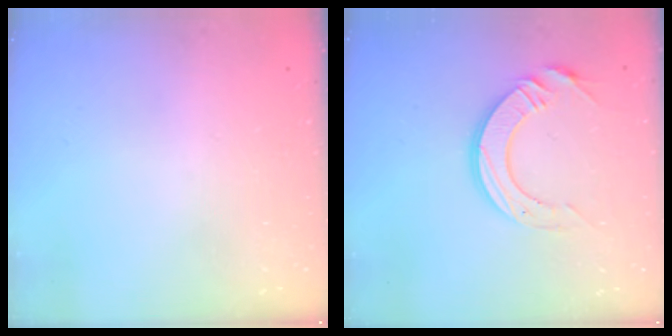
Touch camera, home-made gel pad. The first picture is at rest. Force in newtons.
{"total": 12.8, "press": 12.7, "slide": 1.2}